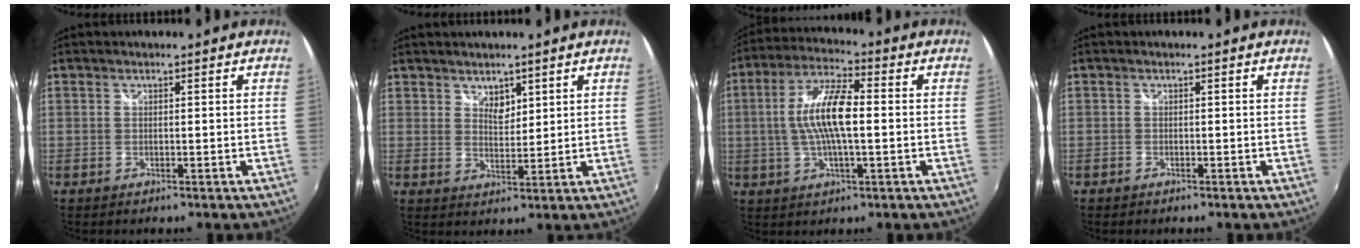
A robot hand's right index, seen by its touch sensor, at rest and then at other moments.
{"total": 3.3, "force": [2.4, 1.9, 1.3], "torque": [-0.014, -0.001, 0.042]}
{"total": 11.2, "force": [-0.1, 3.0, 10.7], "torque": [-0.212, 0.009, -0.004]}
{"total": 0.7, "force": [-0.6, 0.5, 0.0], "torque": [-0.003, -0.002, -0.013]}